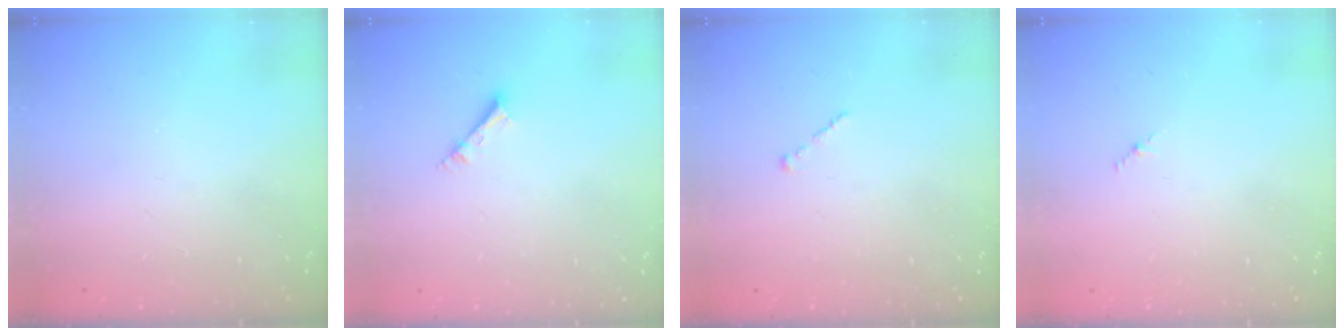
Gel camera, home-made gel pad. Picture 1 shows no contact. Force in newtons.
{"total": 2.5, "press": 2.5, "slide": 0.1}
{"total": 0.0}
{"total": 1.2, "press": 1.1, "slide": 0.6}